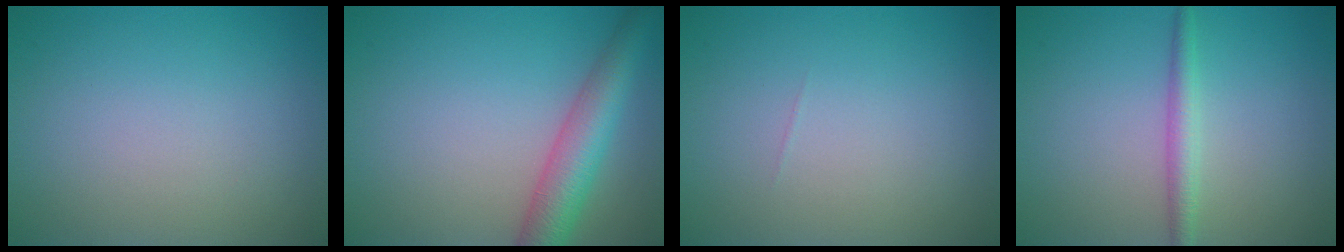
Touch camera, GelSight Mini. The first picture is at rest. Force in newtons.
{"total": 5.2, "press": 5.2, "slide": 0.3}
{"total": 0.0}
{"total": 2.1, "press": 2.1, "slide": 0.0}